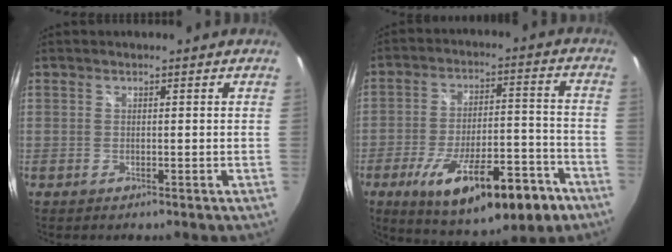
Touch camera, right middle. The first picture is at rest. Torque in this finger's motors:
{"motor_torque": [1.71, -0.43, 1.05, 0.21]}